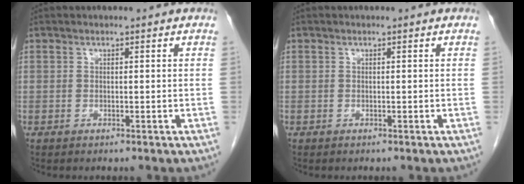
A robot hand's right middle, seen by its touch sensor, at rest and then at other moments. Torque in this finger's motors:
{"motor_torque": [0.98, -0.70, 0.47, 0.05]}